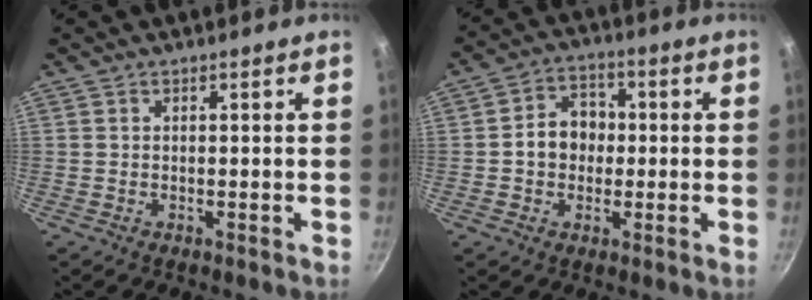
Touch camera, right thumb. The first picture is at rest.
{"total": 7.7, "force": [-0.2, 6.3, 4.4], "torque": [-0.040, 0.019, -0.014]}